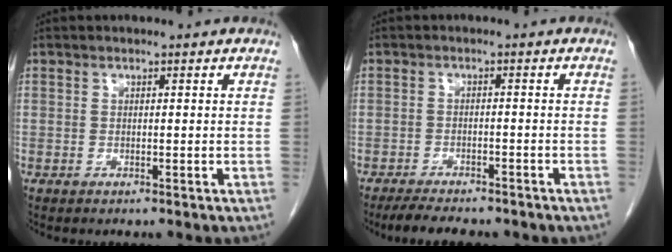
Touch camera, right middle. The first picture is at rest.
{"total": 8.3, "force": [-6.9, 2.2, 3.9], "torque": [-0.057, -0.007, -0.094]}